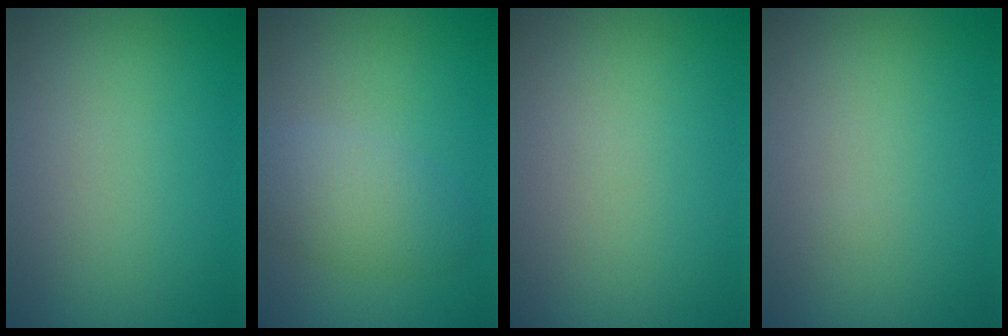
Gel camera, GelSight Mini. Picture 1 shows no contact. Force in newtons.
{"total": 3.7, "press": 3.7, "slide": 0.2}
{"total": 0.0}
{"total": 0.0}